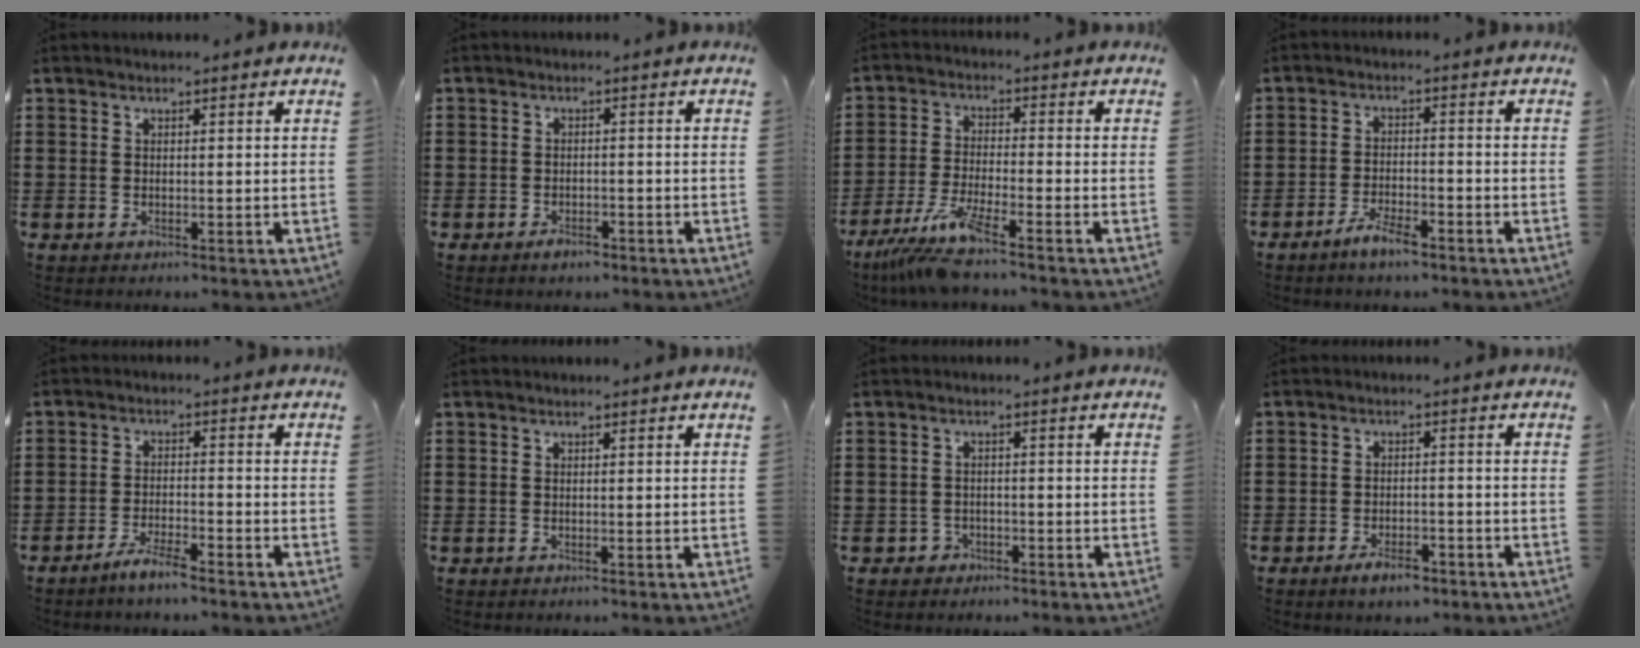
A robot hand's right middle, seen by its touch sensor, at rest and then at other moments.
{"total": 2.1, "force": [-1.8, 1.0, 0.5], "torque": [-0.011, 0.002, -0.035]}
{"total": 7.5, "force": [-5.8, 0.1, 4.7], "torque": [-0.115, -0.025, -0.115]}
{"total": 4.2, "force": [-3.4, 0.9, 2.4], "torque": [-0.052, 0.003, -0.066]}
{"total": 4.0, "force": [-3.5, 0.3, 1.9], "torque": [-0.039, 0.001, -0.067]}
{"total": 0.0}
{"total": 1.8, "force": [-1.5, 1.0, 0.0], "torque": [-0.006, 0.002, -0.035]}
{"total": 3.6, "force": [-2.9, 1.4, 1.5], "torque": [-0.023, 0.010, -0.055]}